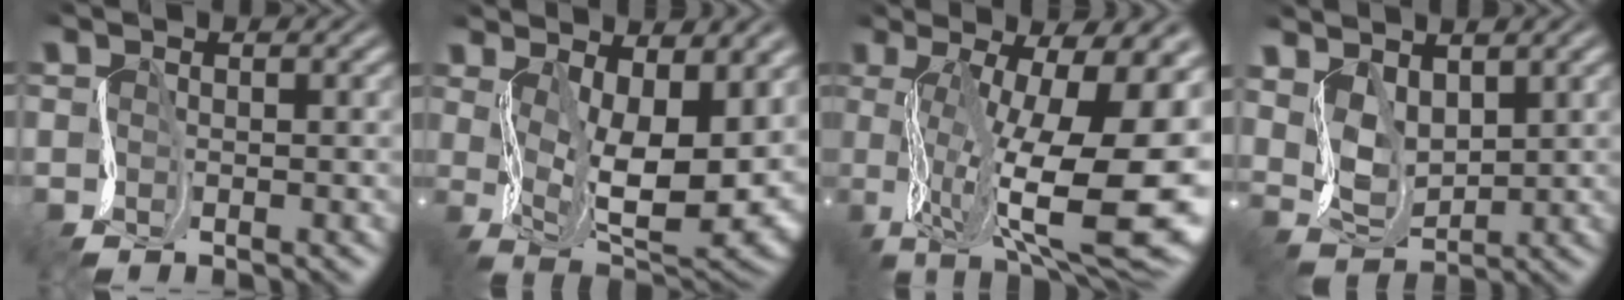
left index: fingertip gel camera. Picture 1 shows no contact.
{"total": 13.9, "force": [1.5, 6.7, 12.1], "torque": [-0.176, -0.021, 0.055]}
{"total": 18.1, "force": [-0.4, 7.1, 16.6], "torque": [-0.248, -0.014, 0.011]}
{"total": 3.9, "force": [2.8, 2.1, 1.8], "torque": [-0.053, -0.002, 0.060]}